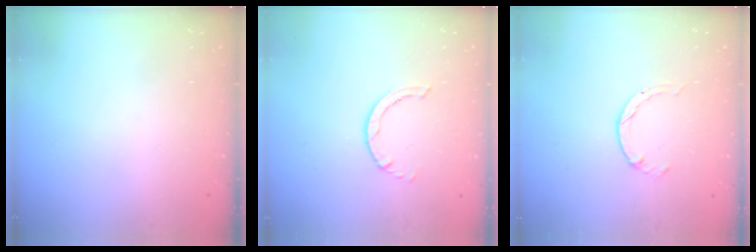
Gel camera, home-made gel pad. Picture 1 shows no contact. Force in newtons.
{"total": 0.6, "press": 0.6, "slide": 0.1}
{"total": 0.5, "press": 0.5, "slide": 0.1}